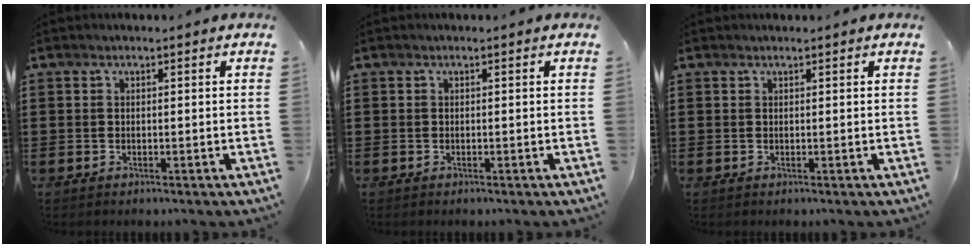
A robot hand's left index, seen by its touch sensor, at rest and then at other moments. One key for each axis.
{"total": 0.0}
{"total": 0.0}